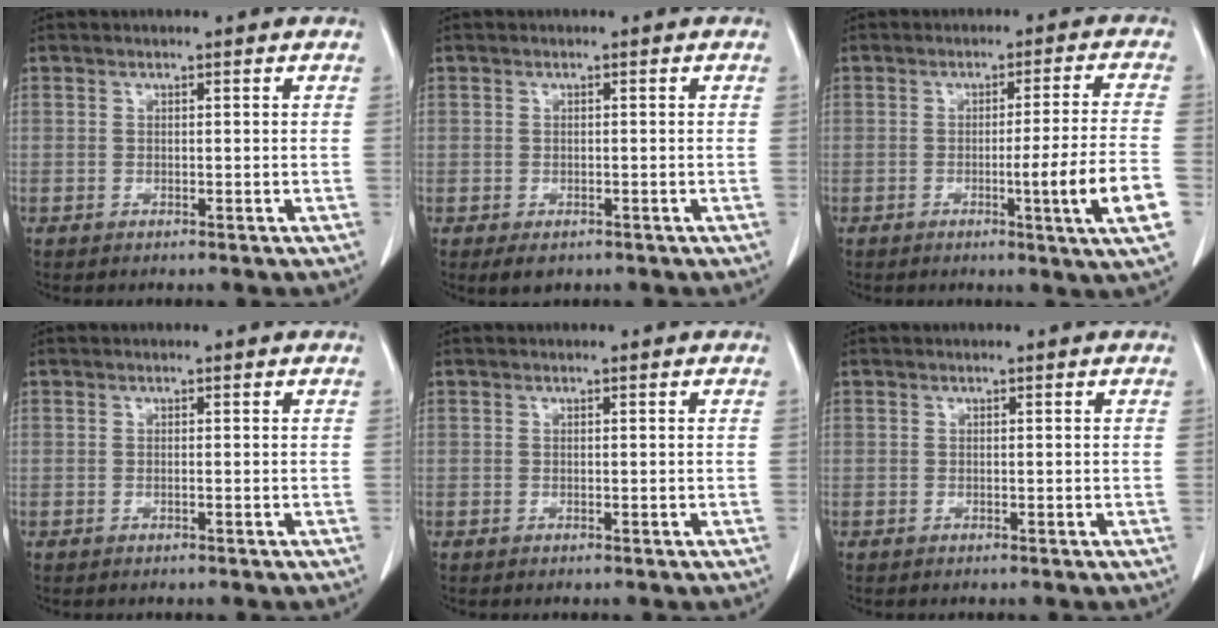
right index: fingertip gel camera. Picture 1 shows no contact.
{"total": 2.2, "force": [-1.3, 1.5, 1.0], "torque": [-0.012, -0.001, -0.009]}
{"total": 10.0, "force": [-3.1, -1.8, 9.4], "torque": [-0.127, -0.018, -0.046]}
{"total": 0.0}
{"total": 0.0}
{"total": 0.0}